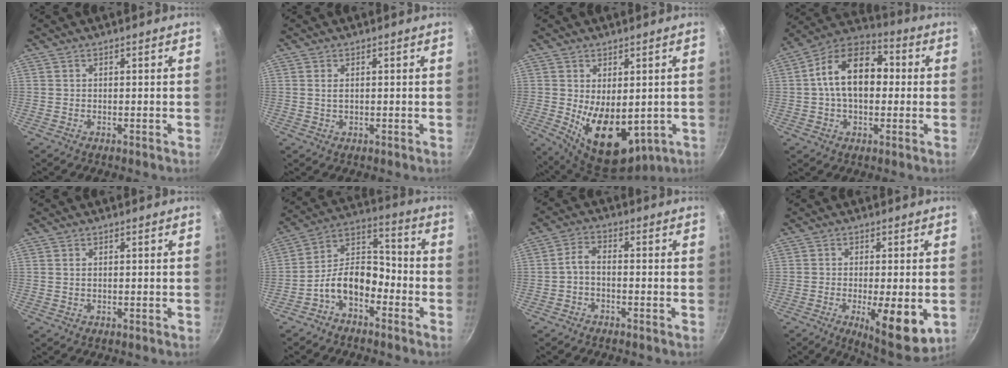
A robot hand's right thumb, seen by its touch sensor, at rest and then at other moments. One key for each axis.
{"total": 1.3, "fx": 0.3, "fy": 0.7, "fz": 1.1, "tx": -0.026, "ty": -0.002, "tz": 0.009}
{"total": 15.1, "fx": -2.4, "fy": 8.5, "fz": 12.2, "tx": -0.183, "ty": -0.020, "tz": -0.005}
{"total": 15.9, "fx": 1.4, "fy": 9.9, "fz": 12.3, "tx": -0.187, "ty": 0.033, "tz": 0.012}
{"total": 0.6, "fx": 0.1, "fy": 0.3, "fz": 0.5, "tx": -0.015, "ty": -0.001, "tz": 0.005}
{"total": 11.1, "fx": -4.9, "fy": 6.6, "fz": 7.4, "tx": -0.118, "ty": 0.072, "tz": -0.101}
{"total": 3.7, "fx": -1.2, "fy": 1.9, "fz": 2.8, "tx": -0.054, "ty": 0.022, "tz": -0.031}
{"total": 11.6, "fx": -3.2, "fy": 3.6, "fz": 10.6, "tx": -0.152, "ty": -0.022, "tz": -0.040}